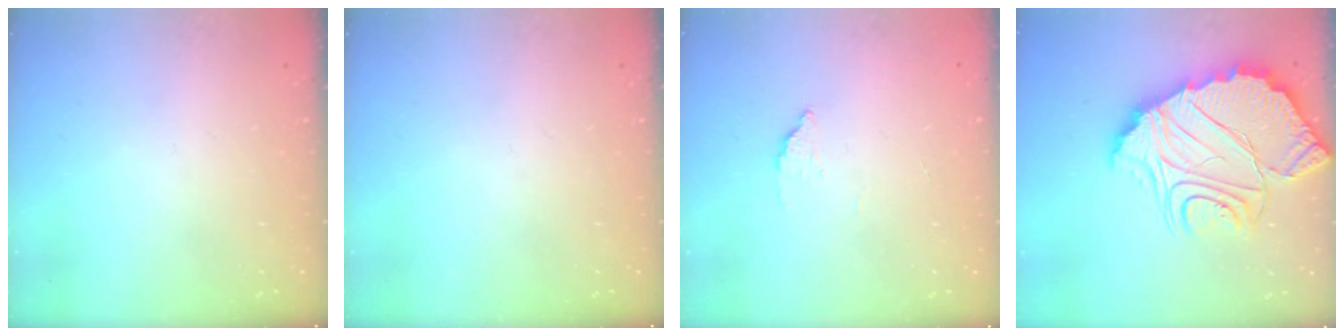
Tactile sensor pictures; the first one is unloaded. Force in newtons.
{"total": 0.0}
{"total": 2.2, "press": 2.2, "slide": 0.2}
{"total": 19.3, "press": 19.2, "slide": 1.7}